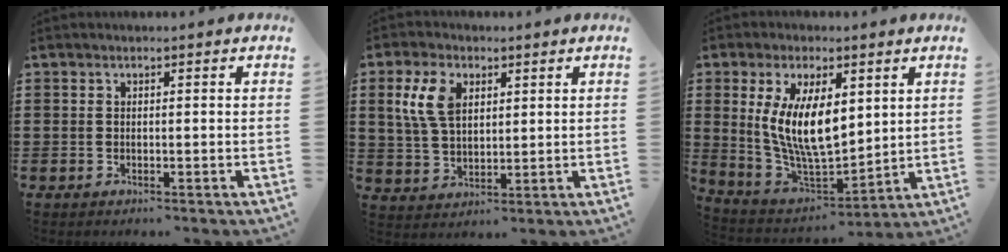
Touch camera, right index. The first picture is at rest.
{"total": 6.7, "force": [2.4, 4.0, 4.8], "torque": [-0.122, 0.006, 0.041]}
{"total": 10.8, "force": [2.5, 4.7, 9.4], "torque": [-0.204, -0.008, 0.044]}